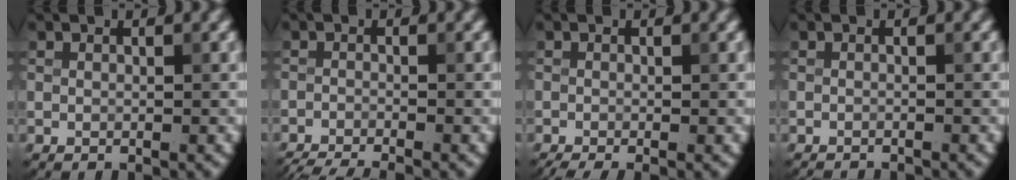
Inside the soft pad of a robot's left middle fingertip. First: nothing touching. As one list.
[{"total": 5.4, "force": [-4.9, 0.9, 2.2], "torque": [-0.030, -0.025, -0.078]}, {"total": 2.3, "force": [-1.5, 0.4, 1.6], "torque": [-0.025, -0.009, -0.031]}, {"total": 1.7, "force": [-1.6, 0.2, 0.4], "torque": [0.004, -0.009, -0.026]}]